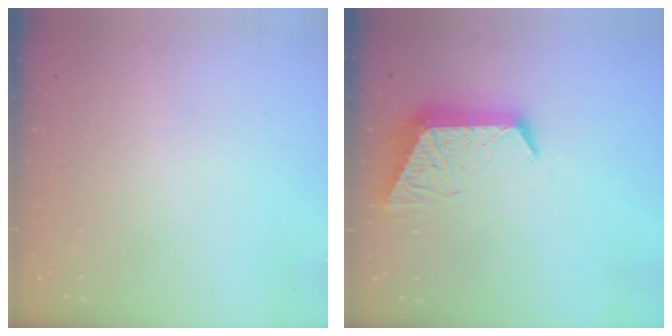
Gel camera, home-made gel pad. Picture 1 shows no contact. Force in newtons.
{"total": 11.3, "press": 11.3, "slide": 1.0}